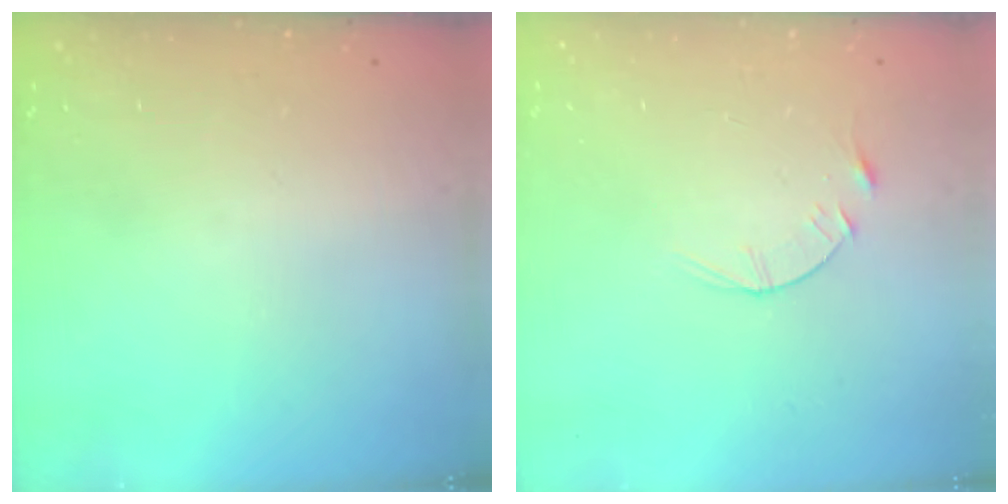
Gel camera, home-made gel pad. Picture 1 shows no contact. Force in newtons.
{"total": 3.1, "press": 3.1, "slide": 0.5}